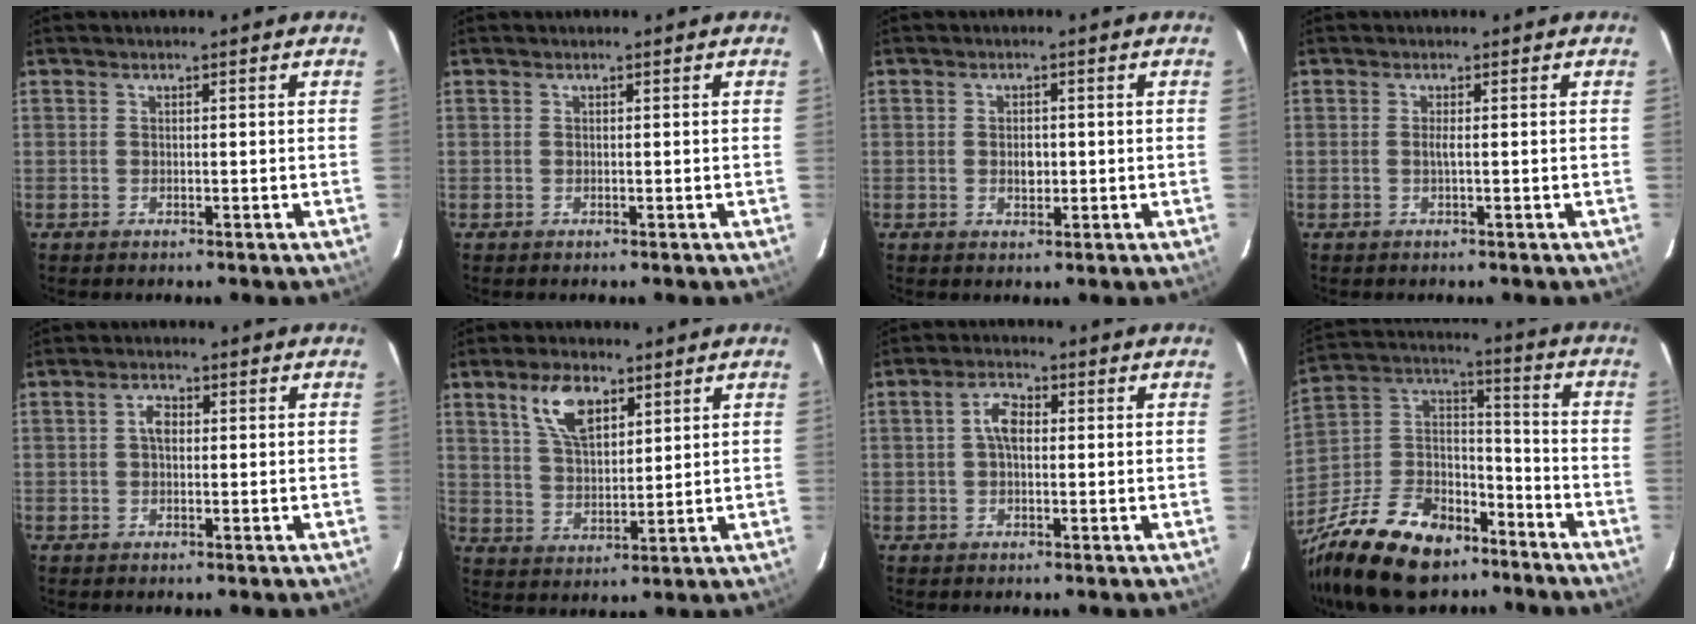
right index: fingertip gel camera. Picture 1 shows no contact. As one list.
[{"total": 0.0}, {"total": 2.7, "force": [-0.2, 1.8, 2.0], "torque": [-0.033, 0.002, -0.002]}, {"total": 1.0, "force": [-0.1, -0.3, 1.0], "torque": [-0.019, -0.002, -0.002]}, {"total": 2.4, "force": [0.3, 1.6, 1.9], "torque": [-0.035, 0.009, 0.004]}, {"total": 8.8, "force": [4.8, 4.2, 6.1], "torque": [-0.115, 0.013, 0.095]}, {"total": 4.1, "force": [0.3, 2.3, 3.4], "torque": [-0.067, 0.014, 0.006]}, {"total": 26.7, "force": [-18.1, 13.9, 13.8], "torque": [-0.313, 0.019, -0.291]}]